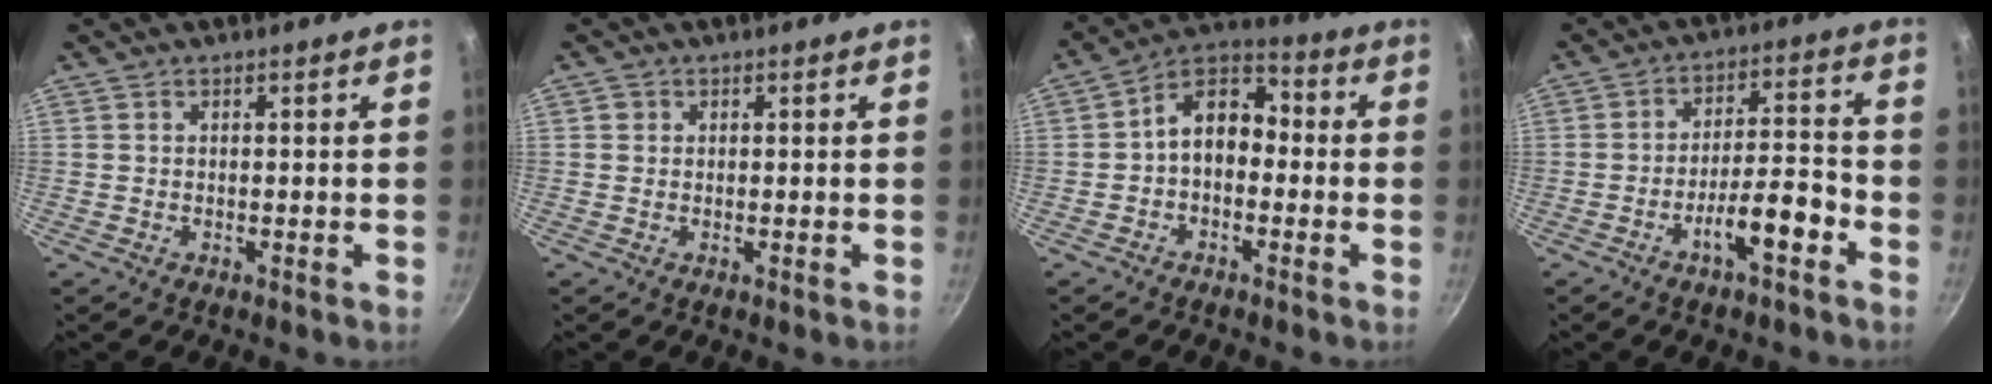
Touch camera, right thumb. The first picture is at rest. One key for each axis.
{"total": 1.0, "fx": 0.2, "fy": 0.9, "fz": 0.2, "tx": 0.000, "ty": 0.002, "tz": 0.000}
{"total": 10.0, "fx": -0.9, "fy": 7.1, "fz": 7.0, "tx": -0.083, "ty": 0.047, "tz": -0.036}
{"total": 8.9, "fx": -4.6, "fy": 2.6, "fz": 7.2, "tx": -0.104, "ty": 0.046, "tz": -0.072}